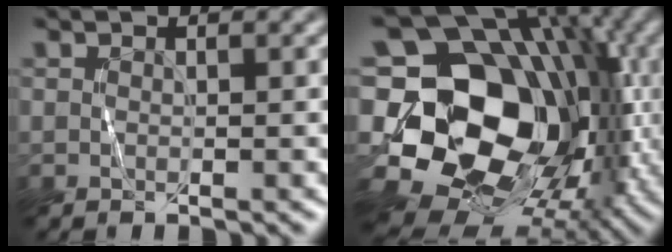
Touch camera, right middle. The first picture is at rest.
{"total": 18.7, "force": [-1.9, 14.6, 11.5], "torque": [-0.181, -0.022, -0.027]}